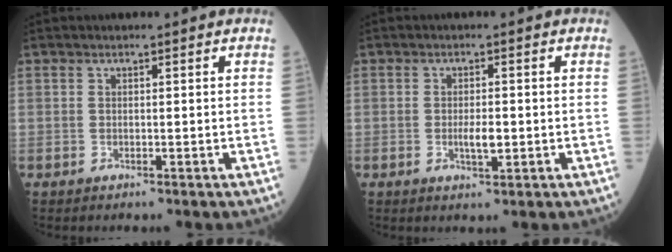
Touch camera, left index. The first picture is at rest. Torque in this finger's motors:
{"motor_torque": [0.56, 0.09, 0.07, 0.02]}